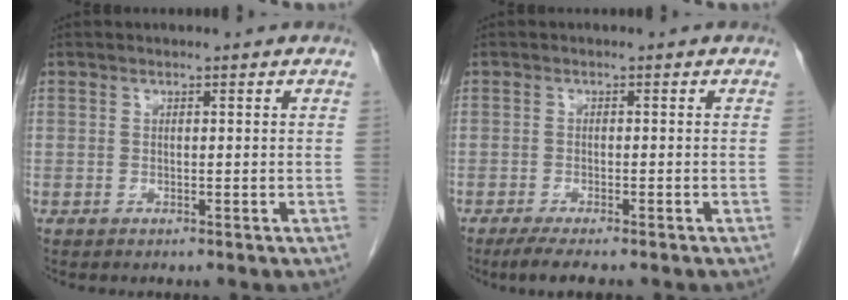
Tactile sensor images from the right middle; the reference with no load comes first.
{"total": 4.3, "force": [-3.3, 0.4, 2.7], "torque": [-0.046, -0.011, -0.050]}